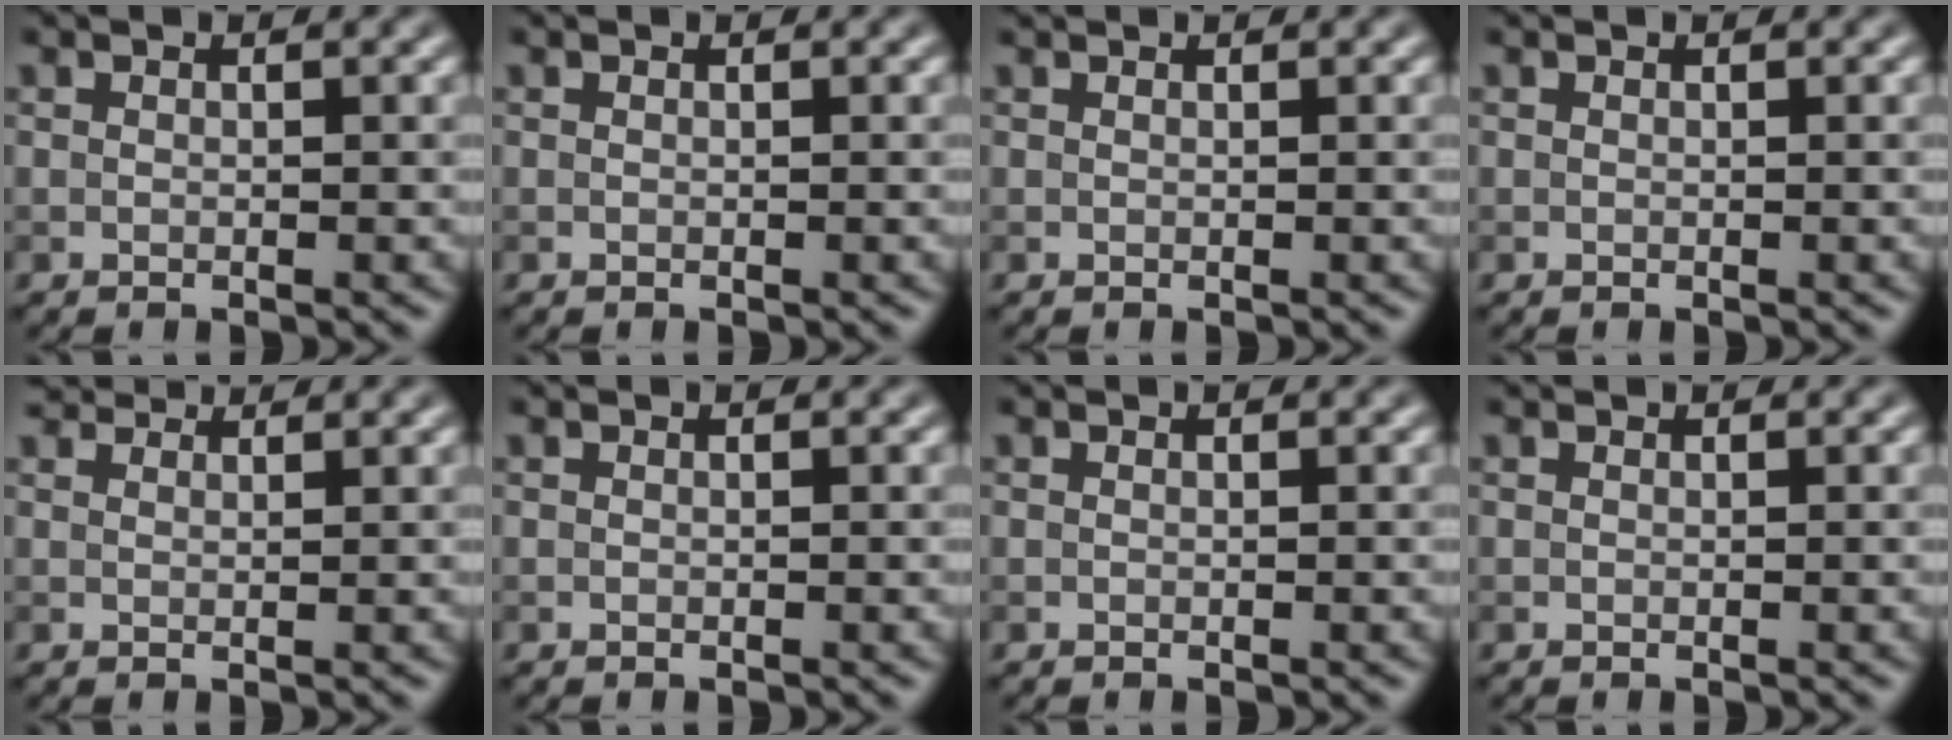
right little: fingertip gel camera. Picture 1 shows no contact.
{"total": 0.0}
{"total": 0.6, "force": [0.6, 0.0, 0.1], "torque": [-0.003, -0.001, 0.006]}
{"total": 0.0}
{"total": 3.9, "force": [3.6, 1.2, 1.3], "torque": [-0.027, -0.003, 0.056]}
{"total": 0.0}
{"total": 0.0}
{"total": 0.0}